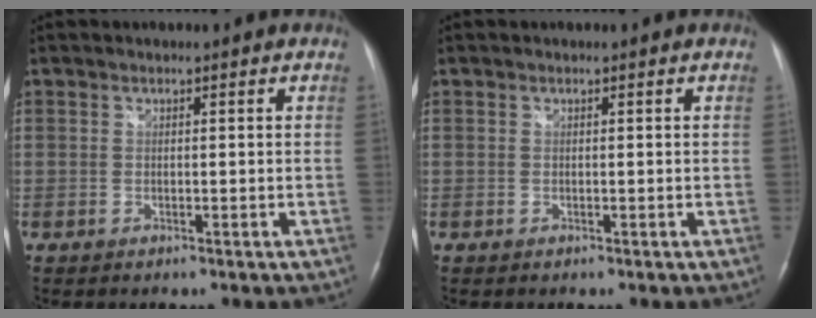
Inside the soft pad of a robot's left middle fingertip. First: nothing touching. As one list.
[{"total": 0.0}]